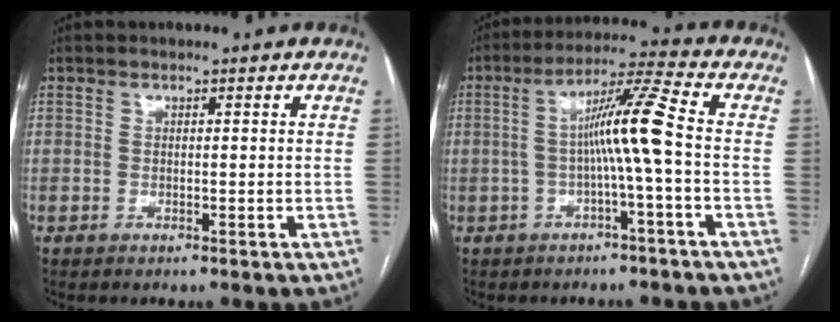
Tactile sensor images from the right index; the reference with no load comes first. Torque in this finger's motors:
{"motor_torque": [1.44, -0.08, 0.74, 0.18]}